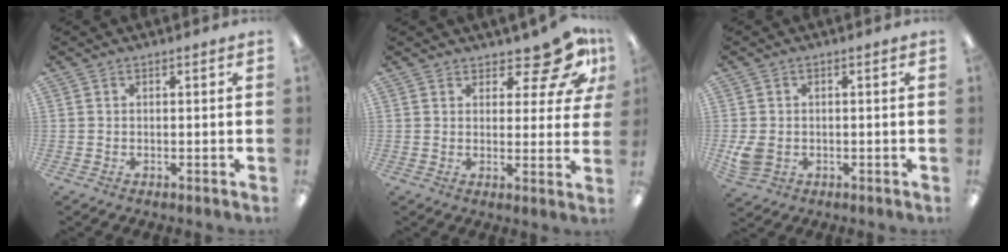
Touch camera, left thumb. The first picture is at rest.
{"total": 11.2, "force": [8.1, 4.5, 6.3], "torque": [-0.077, -0.051, 0.142]}
{"total": 4.8, "force": [-0.6, 3.8, 2.9], "torque": [-0.054, 0.002, -0.009]}